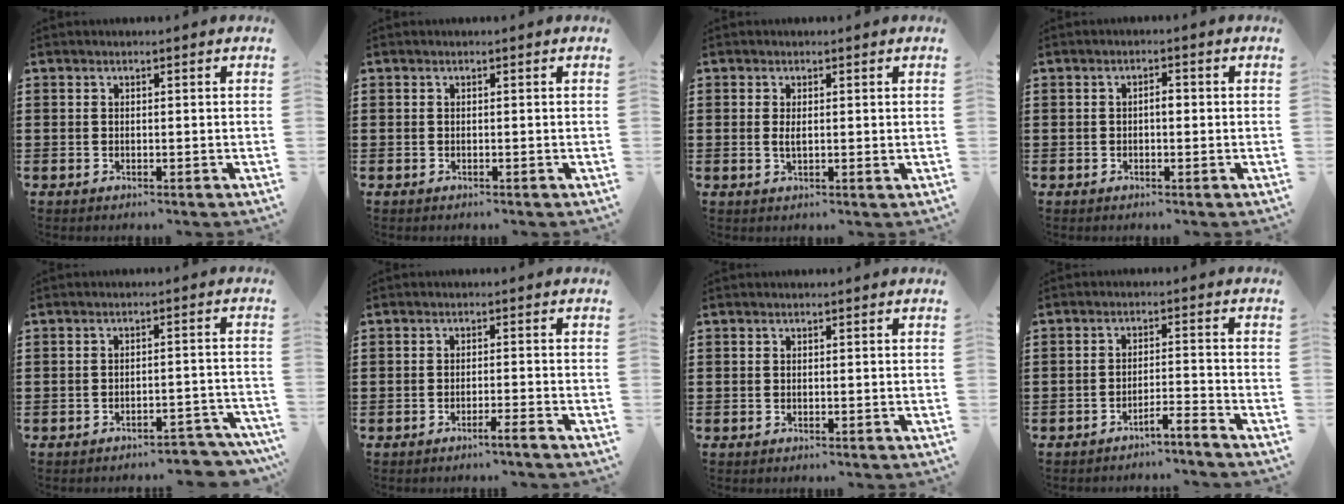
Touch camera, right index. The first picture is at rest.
{"total": 0.0}
{"total": 1.6, "force": [0.4, 0.5, 1.5], "torque": [-0.029, 0.002, 0.006]}
{"total": 1.7, "force": [-0.2, 0.6, 1.6], "torque": [-0.030, 0.002, -0.005]}
{"total": 3.5, "force": [-3.3, 0.2, 1.0], "torque": [-0.019, 0.001, -0.068]}
{"total": 1.9, "force": [-1.5, -0.3, 1.2], "torque": [-0.018, 0.001, -0.027]}
{"total": 0.0}
{"total": 3.3, "force": [-3.1, -0.6, 0.7], "torque": [-0.015, -0.002, -0.065]}